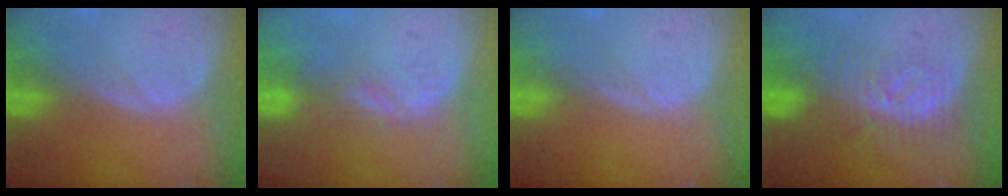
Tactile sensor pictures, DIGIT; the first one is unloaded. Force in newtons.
{"total": 2.8, "press": 2.2, "slide": 1.7}
{"total": 0.0}
{"total": 8.2, "press": 7.3, "slide": 3.8}